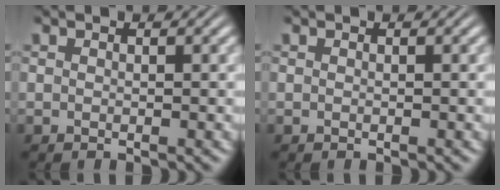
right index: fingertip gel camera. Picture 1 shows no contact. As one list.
[{"total": 0.0}]